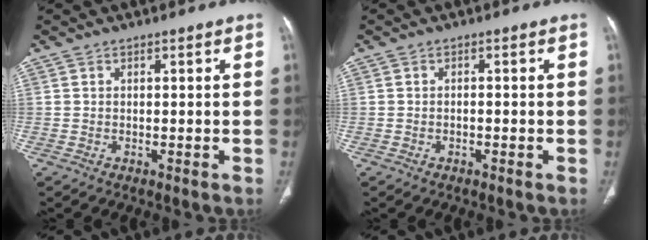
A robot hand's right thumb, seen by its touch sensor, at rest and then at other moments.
{"total": 0.7, "force": [-0.3, 0.4, 0.5], "torque": [-0.011, 0.005, -0.005]}